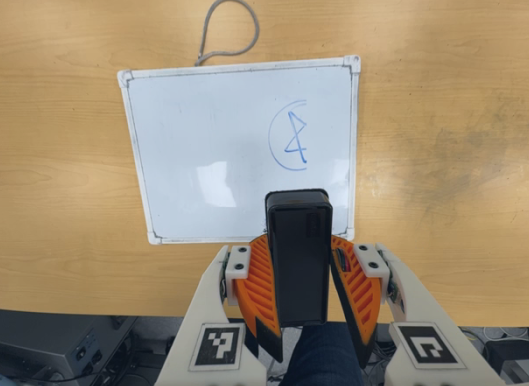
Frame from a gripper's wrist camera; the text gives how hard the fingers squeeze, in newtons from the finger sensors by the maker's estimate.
{"total": 7.5, "left": 8.2, "right": 6.8}